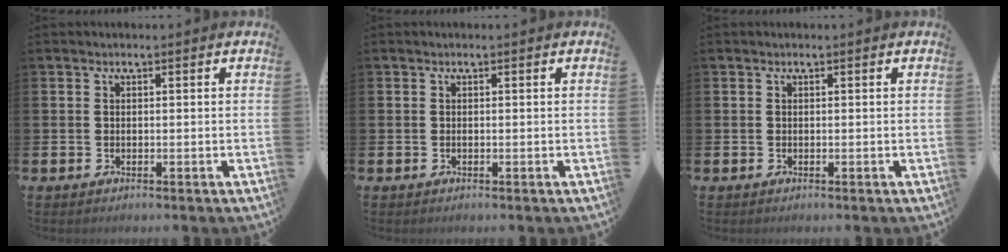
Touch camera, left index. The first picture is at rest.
{"total": 0.0}
{"total": 0.0}